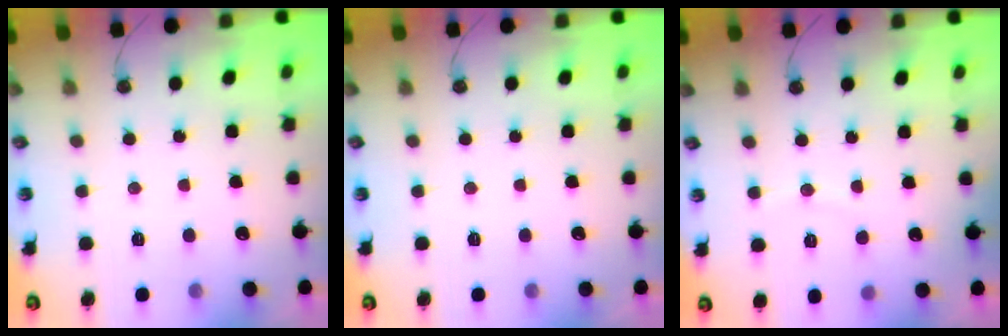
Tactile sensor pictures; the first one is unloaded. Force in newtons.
{"total": 0.0}
{"total": 3.3, "press": 3.2, "slide": 0.5}